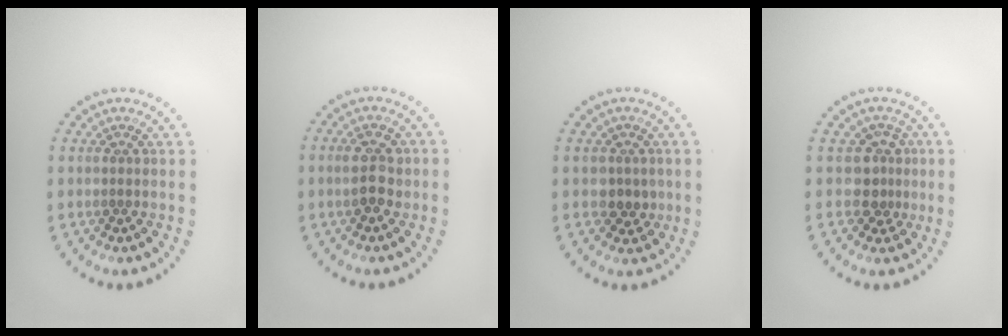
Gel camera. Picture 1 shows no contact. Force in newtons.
{"total": 2.8, "press": 2.8, "slide": 0.1}
{"total": 2.0, "press": 1.8, "slide": 0.9}
{"total": 2.5, "press": 1.8, "slide": 1.7}